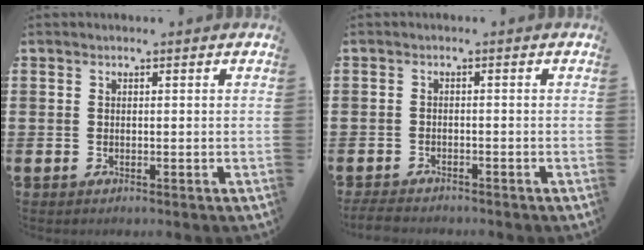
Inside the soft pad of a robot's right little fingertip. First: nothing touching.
{"total": 1.7, "force": [-1.6, 0.2, 0.4], "torque": [-0.010, 0.004, -0.034]}